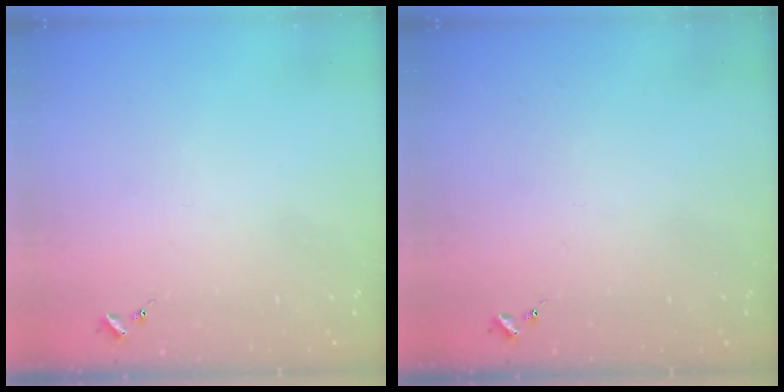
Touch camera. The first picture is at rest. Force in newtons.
{"total": 0.0}